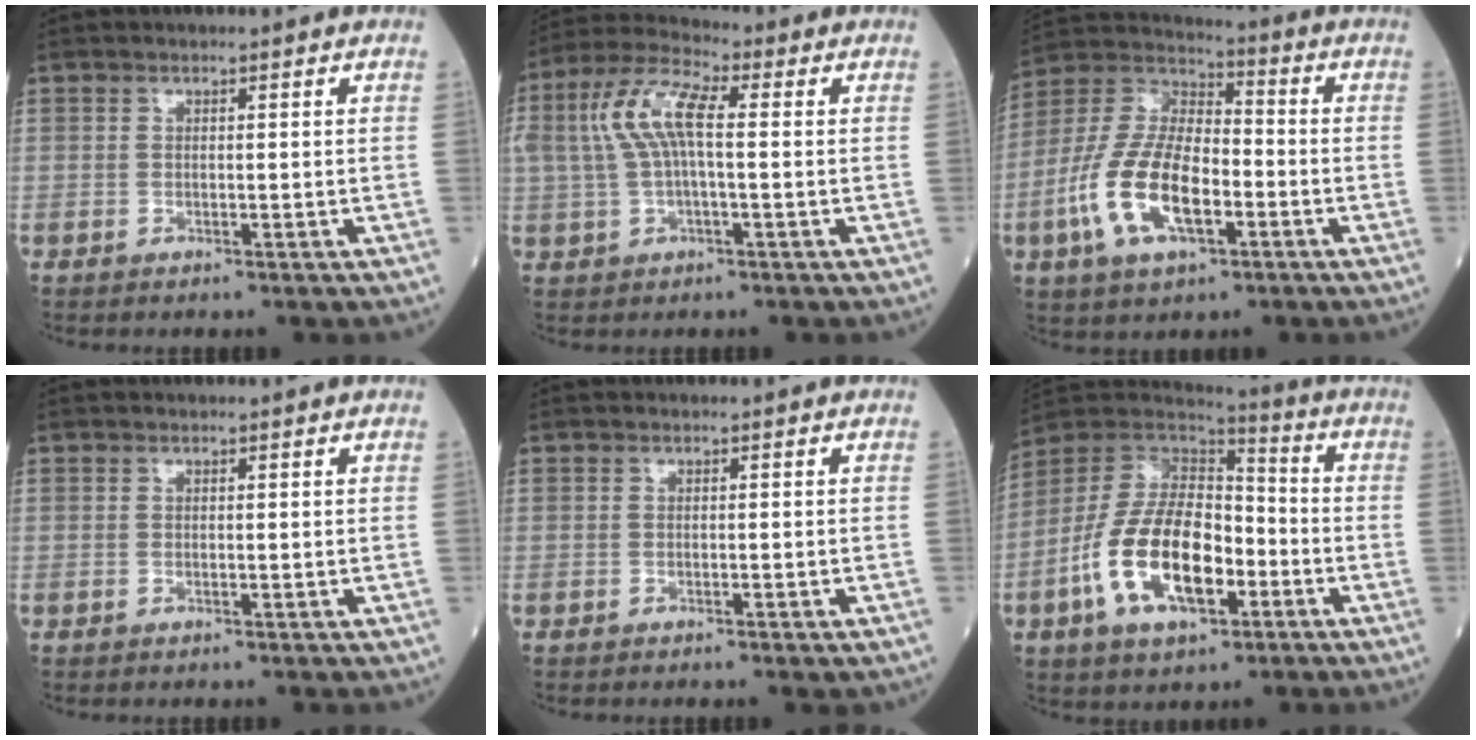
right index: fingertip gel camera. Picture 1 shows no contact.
{"total": 9.0, "force": [1.0, 2.8, 8.5], "torque": [-0.190, 0.029, 0.017]}
{"total": 14.9, "force": [-4.7, 6.4, 12.6], "torque": [-0.276, 0.009, -0.088]}
{"total": 0.0}
{"total": 0.8, "force": [-0.6, 0.1, 0.5], "torque": [-0.012, -0.001, -0.005]}
{"total": 16.8, "force": [-5.5, 7.8, 13.8], "torque": [-0.282, 0.012, -0.097]}